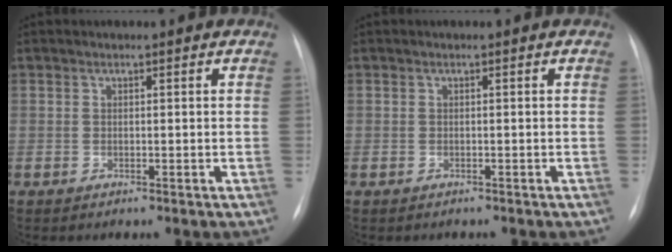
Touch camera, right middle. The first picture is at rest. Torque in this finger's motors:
{"motor_torque": [-0.11, -0.25, -0.45, -0.13]}